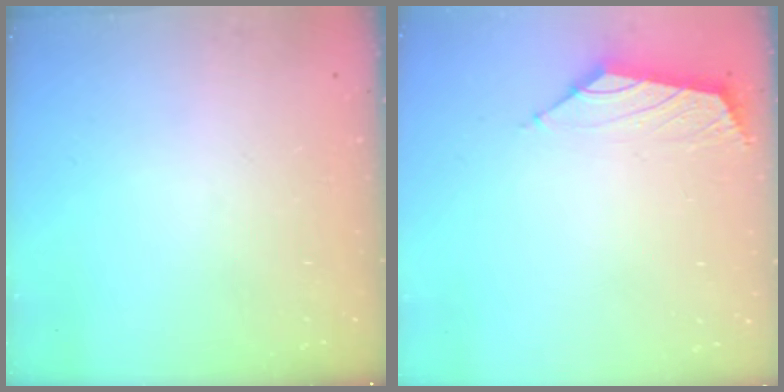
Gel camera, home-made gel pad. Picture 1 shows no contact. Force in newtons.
{"total": 1.6, "press": 1.5, "slide": 0.7}